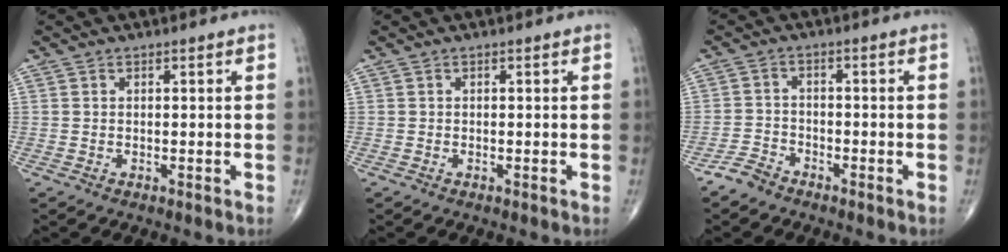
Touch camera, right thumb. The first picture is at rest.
{"total": 0.0}
{"total": 3.3, "force": [-2.9, 1.6, 0.6], "torque": [-0.012, 0.010, -0.060]}